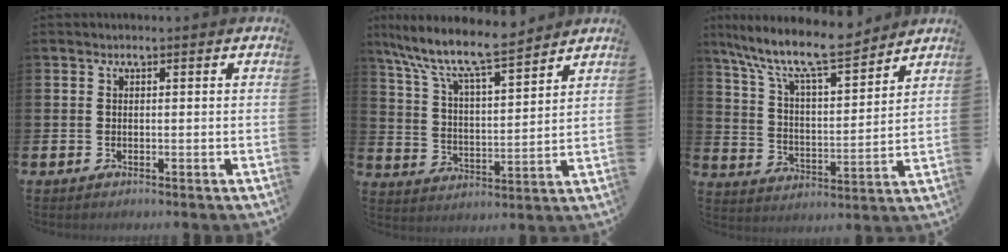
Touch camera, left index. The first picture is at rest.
{"total": 9.3, "force": [8.4, 1.3, 3.8], "torque": [-0.107, -0.058, 0.143]}
{"total": 10.9, "force": [9.7, 1.8, 4.6], "torque": [-0.116, -0.065, 0.166]}